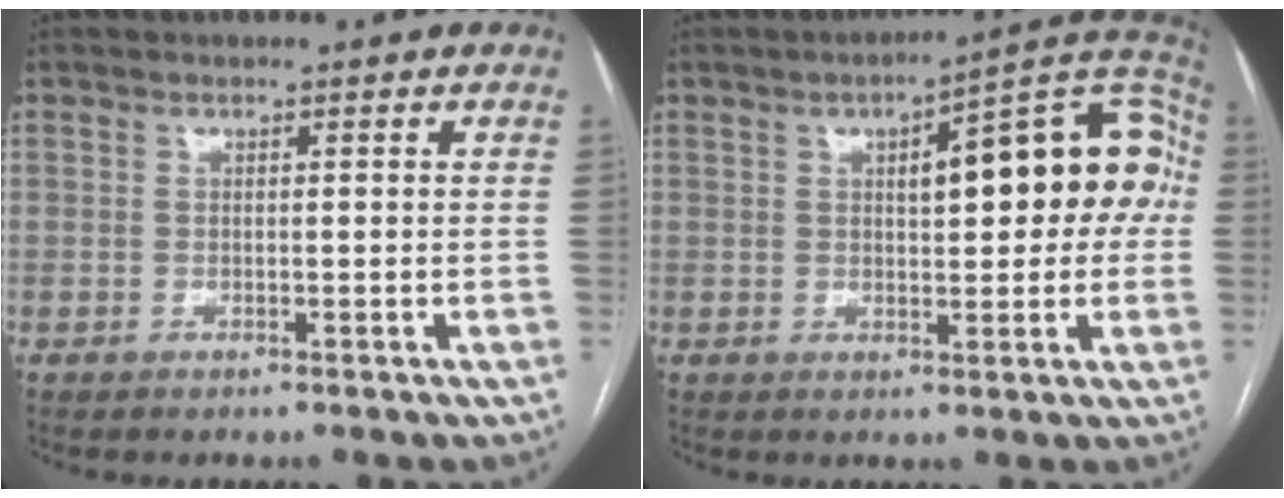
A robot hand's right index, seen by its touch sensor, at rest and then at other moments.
{"total": 16.6, "force": [2.7, 5.0, 15.6], "torque": [-0.198, 0.044, 0.032]}